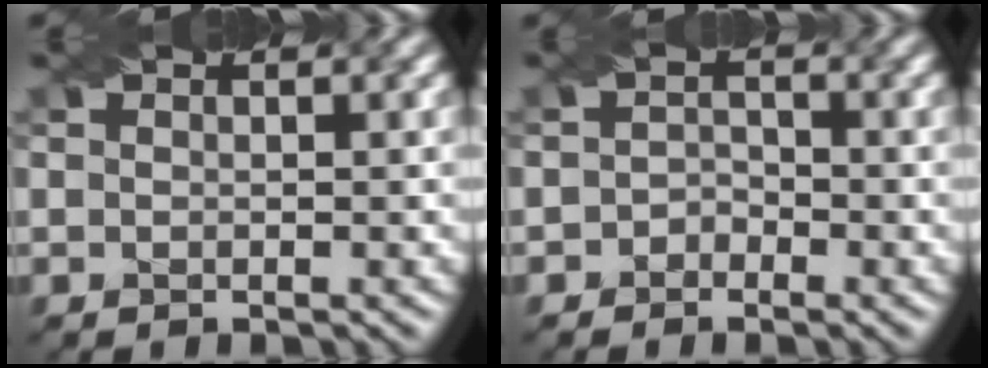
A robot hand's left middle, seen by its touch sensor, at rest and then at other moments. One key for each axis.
{"total": 1.2, "fx": -1.0, "fy": 0.6, "fz": 0.1, "tx": 0.001, "ty": 0.009, "tz": -0.020}